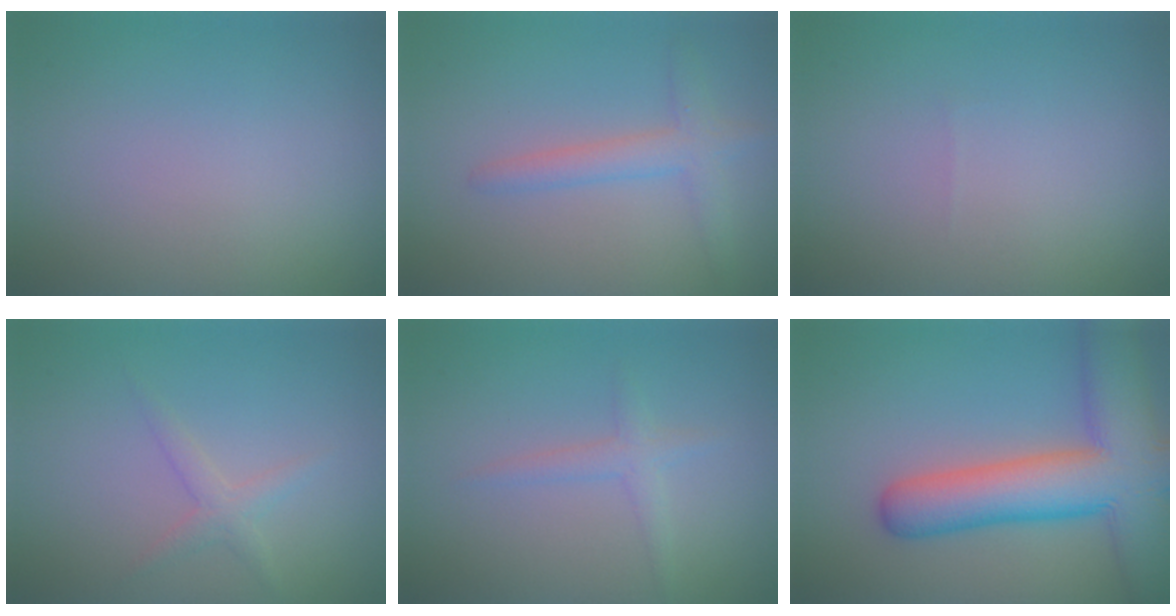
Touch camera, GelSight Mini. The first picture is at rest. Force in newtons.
{"total": 2.7, "press": 2.6, "slide": 0.1}
{"total": 0.0}
{"total": 1.5, "press": 1.5, "slide": 0.1}
{"total": 1.6, "press": 1.6, "slide": 0.0}
{"total": 11.0, "press": 11.0, "slide": 0.6}